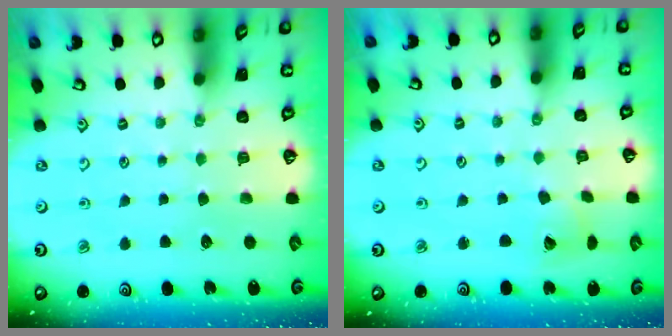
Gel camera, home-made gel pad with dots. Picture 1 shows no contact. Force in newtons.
{"total": 5.5, "press": 5.5, "slide": 0.7}